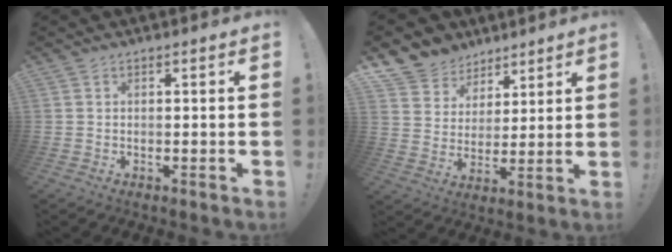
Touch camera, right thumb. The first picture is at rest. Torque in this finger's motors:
{"motor_torque": [-0.49, 1.41, -0.01, -0.01, -0.01]}